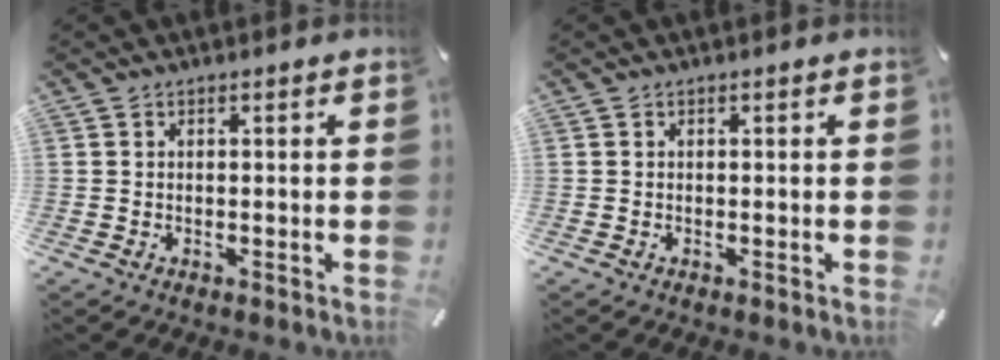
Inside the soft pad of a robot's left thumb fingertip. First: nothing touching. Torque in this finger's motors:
{"motor_torque": [-0.06, 0.06, 0.00, 0.00, 0.00]}